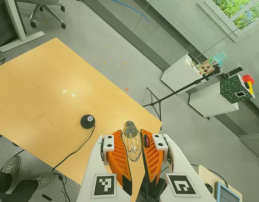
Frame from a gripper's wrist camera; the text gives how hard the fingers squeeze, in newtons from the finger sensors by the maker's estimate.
{"total": 20.8, "left": 25.6, "right": 16.1}